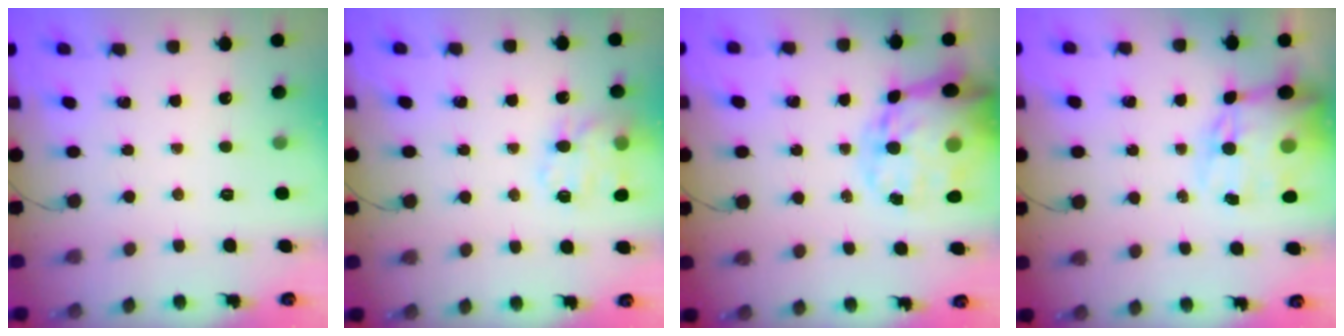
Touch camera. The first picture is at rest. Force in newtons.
{"total": 14.6, "press": 14.4, "slide": 2.1}
{"total": 21.9, "press": 21.1, "slide": 5.9}
{"total": 16.1, "press": 15.7, "slide": 3.8}